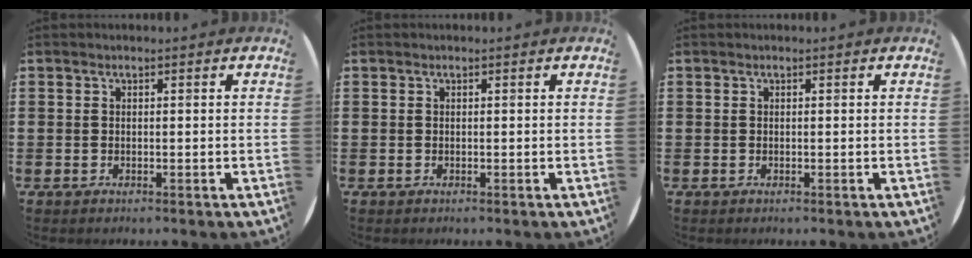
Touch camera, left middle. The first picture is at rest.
{"total": 0.0}
{"total": 0.0}